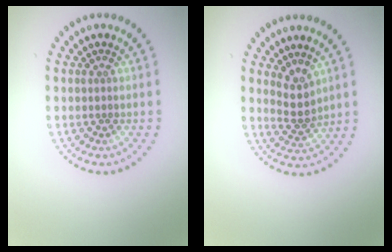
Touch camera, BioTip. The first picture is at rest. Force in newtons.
{"total": 2.2, "press": 1.7, "slide": 1.4}